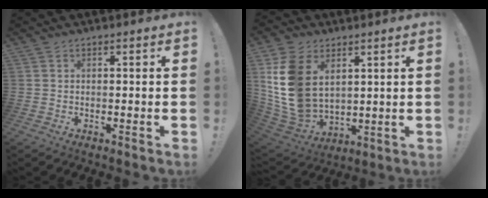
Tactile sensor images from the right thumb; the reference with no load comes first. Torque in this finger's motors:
{"motor_torque": [1.45, 3.56, 0.51, 0.48, 0.42]}